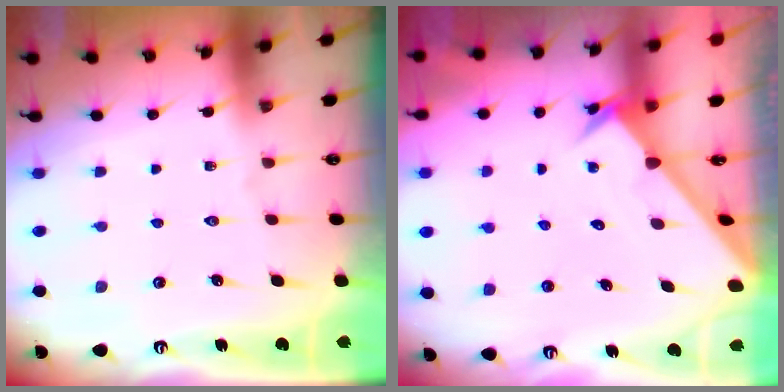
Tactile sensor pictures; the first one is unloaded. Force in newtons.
{"total": 2.5, "press": 2.5, "slide": 0.2}